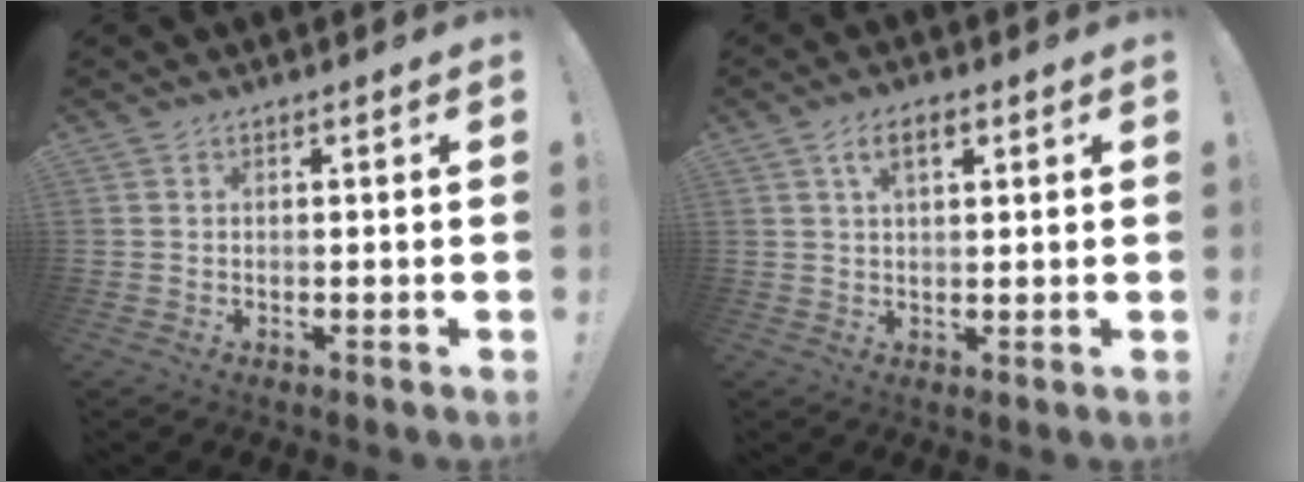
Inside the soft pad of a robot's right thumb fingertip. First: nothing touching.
{"total": 5.3, "force": [2.2, 2.5, 4.2], "torque": [-0.062, 0.000, 0.035]}